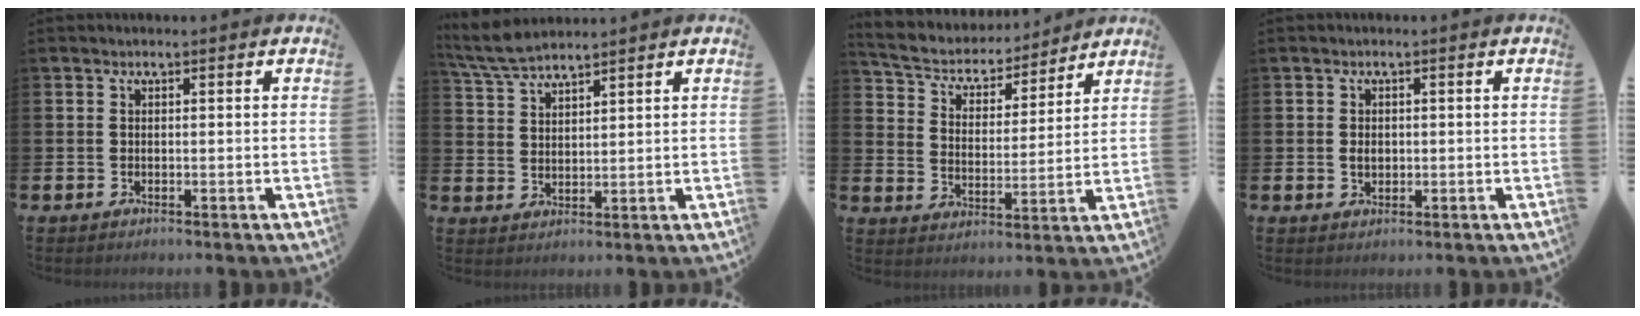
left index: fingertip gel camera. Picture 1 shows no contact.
{"total": 5.1, "force": [4.8, 0.6, 1.4], "torque": [-0.047, -0.015, 0.090]}
{"total": 5.6, "force": [5.2, 1.9, 0.7], "torque": [-0.047, -0.042, 0.087]}
{"total": 1.4, "force": [0.1, 1.1, 0.9], "torque": [-0.007, 0.003, -0.002]}